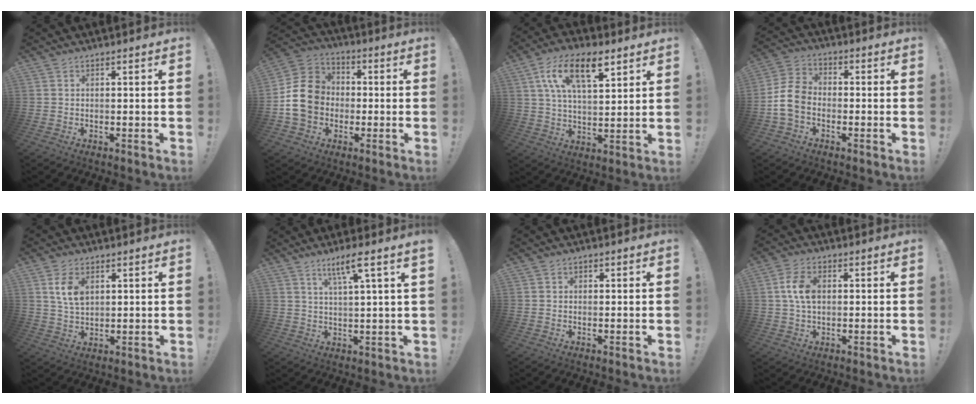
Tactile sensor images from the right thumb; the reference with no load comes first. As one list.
[{"total": 15.3, "force": [-0.8, 13.2, 7.7], "torque": [-0.137, 0.026, -0.007]}, {"total": 15.2, "force": [7.3, 6.7, 11.5], "torque": [-0.209, -0.012, 0.126]}, {"total": 9.8, "force": [-2.9, 7.2, 6.0], "torque": [-0.125, 0.027, -0.048]}, {"total": 7.4, "force": [3.0, 4.7, 4.9], "torque": [-0.078, -0.015, 0.052]}, {"total": 7.2, "force": [4.0, -0.6, 5.9], "torque": [-0.098, -0.014, 0.060]}, {"total": 0.7, "force": [0.2, 0.6, 0.3], "torque": [-0.003, 0.001, 0.003]}, {"total": 8.0, "force": [1.1, 5.3, 5.9], "torque": [-0.109, 0.005, 0.020]}]